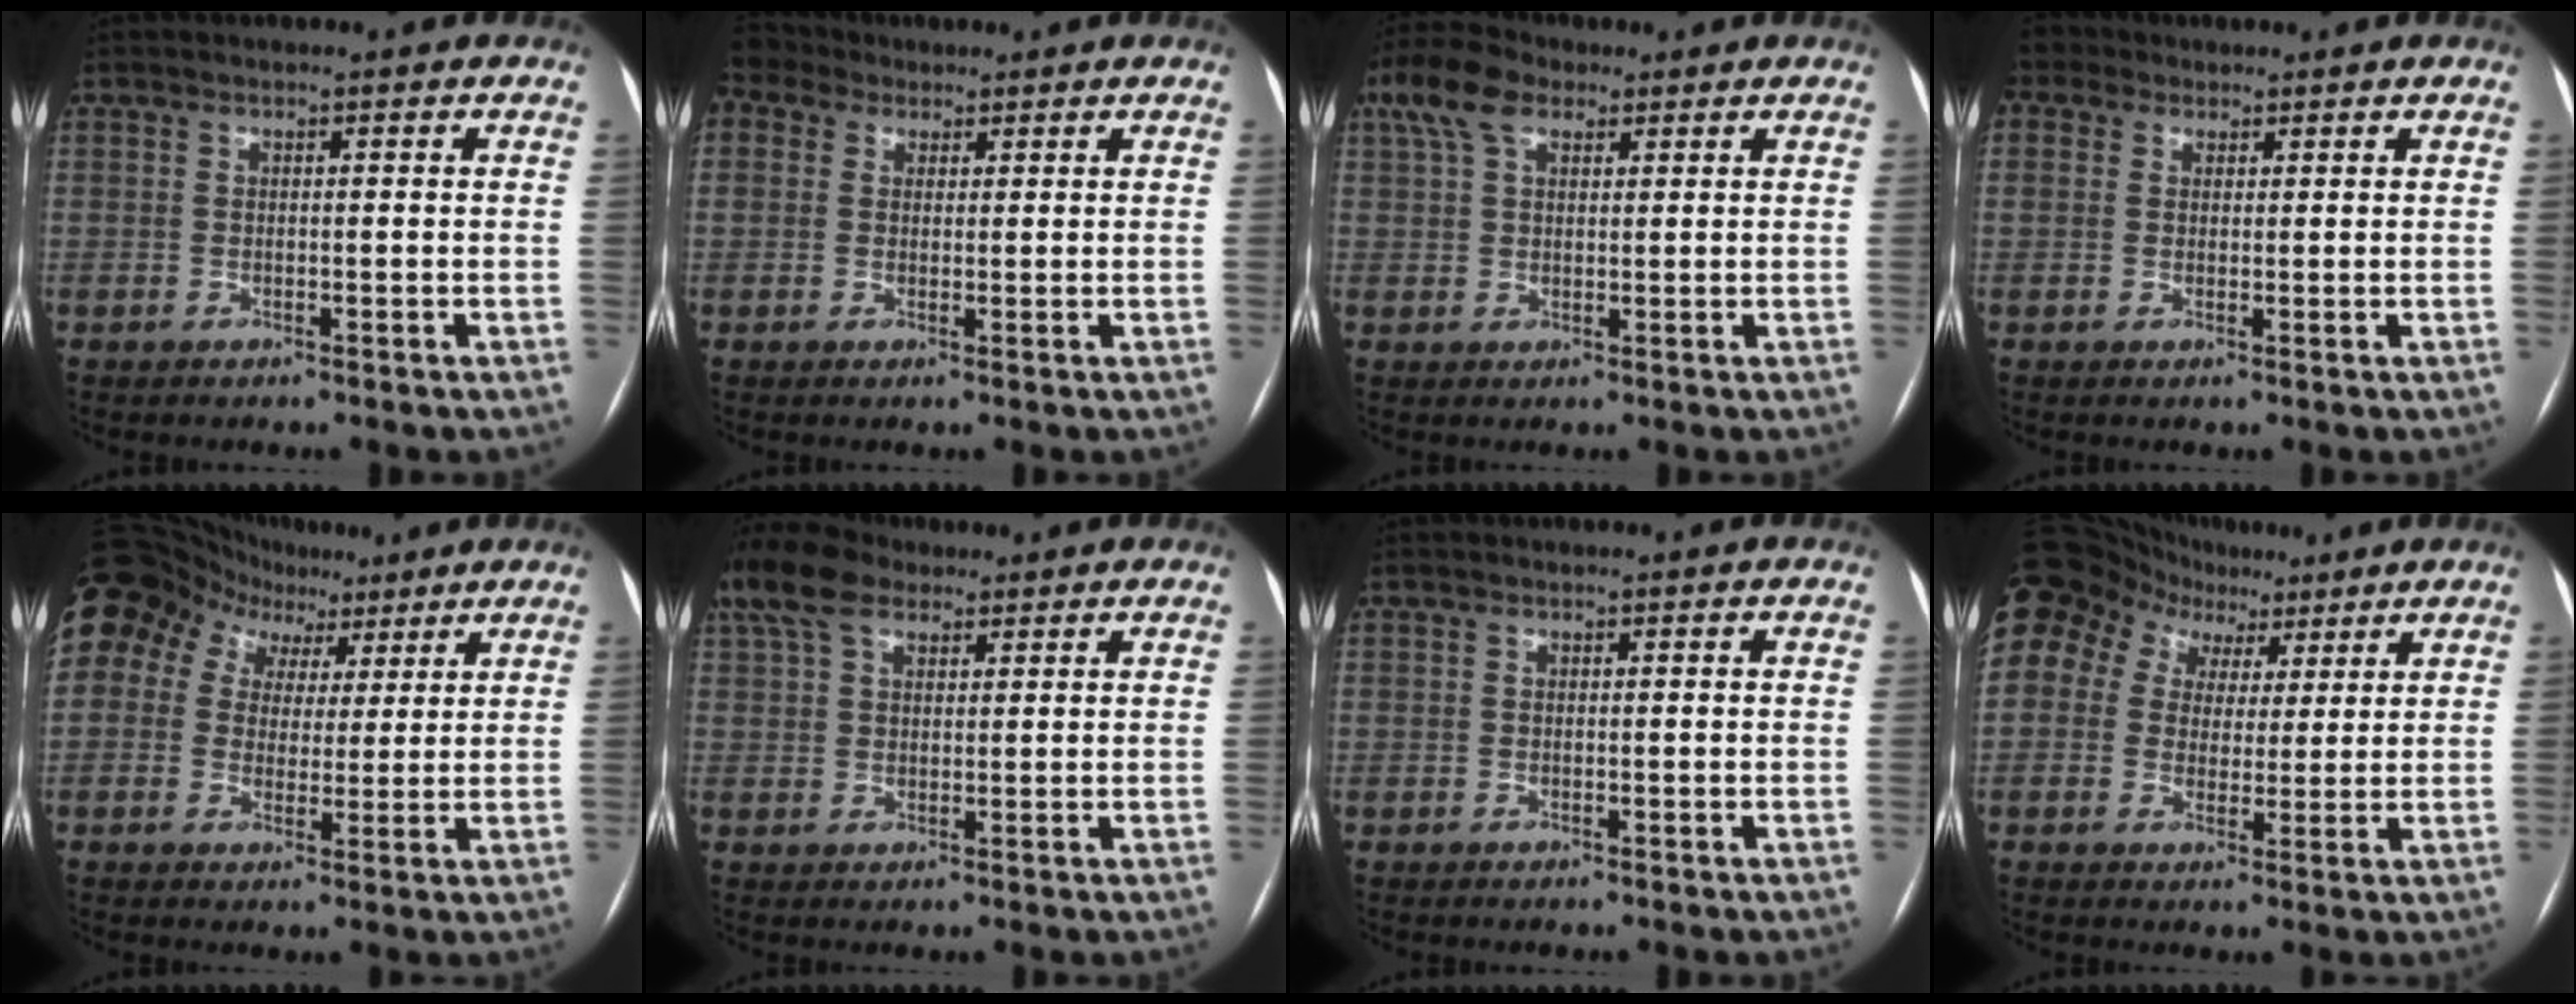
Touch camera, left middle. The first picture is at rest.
{"total": 3.4, "force": [2.8, 1.9, 0.1], "torque": [-0.016, 0.024, 0.062]}
{"total": 6.9, "force": [3.9, 3.5, 4.5], "torque": [-0.105, 0.036, 0.075]}
{"total": 3.0, "force": [2.1, 2.1, 0.4], "torque": [-0.023, 0.020, 0.048]}
{"total": 18.9, "force": [10.3, 14.2, 7.1], "torque": [-0.212, 0.090, 0.188]}
{"total": 10.0, "force": [6.9, 4.8, 5.4], "torque": [-0.127, 0.051, 0.135]}
{"total": 0.0}
{"total": 21.2, "force": [10.5, 16.5, 8.3], "torque": [-0.257, 0.103, 0.198]}